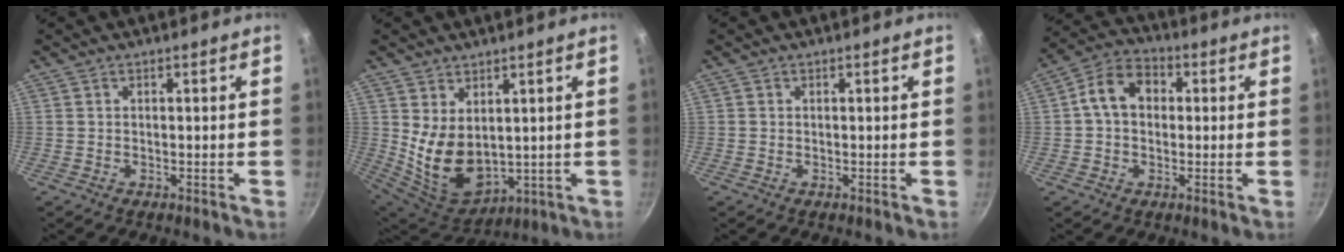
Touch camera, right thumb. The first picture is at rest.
{"total": 11.4, "force": [2.4, 7.4, 8.3], "torque": [-0.130, -0.044, 0.072]}
{"total": 0.0}
{"total": 9.0, "force": [1.0, 6.8, 5.8], "torque": [-0.074, 0.025, 0.000]}